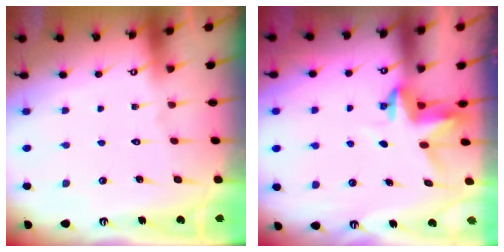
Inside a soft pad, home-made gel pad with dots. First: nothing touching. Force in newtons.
{"total": 3.8, "press": 3.8, "slide": 0.3}